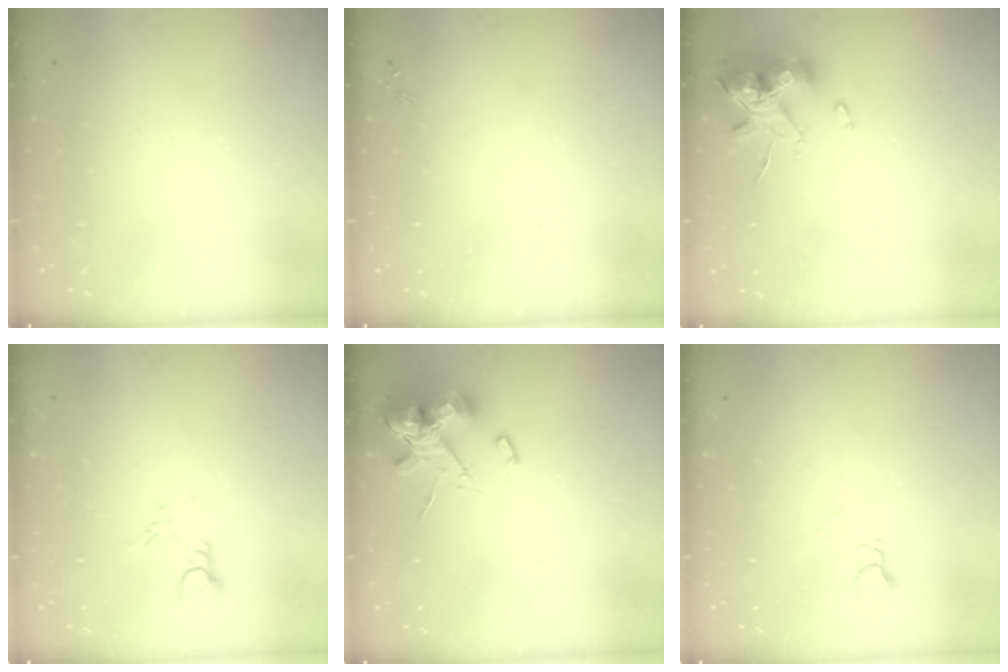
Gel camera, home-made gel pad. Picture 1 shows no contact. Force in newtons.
{"total": 0.0}
{"total": 11.8, "press": 11.7, "slide": 1.6}
{"total": 2.9, "press": 2.8, "slide": 0.5}
{"total": 11.4, "press": 11.3, "slide": 1.8}
{"total": 4.3, "press": 4.3, "slide": 0.8}